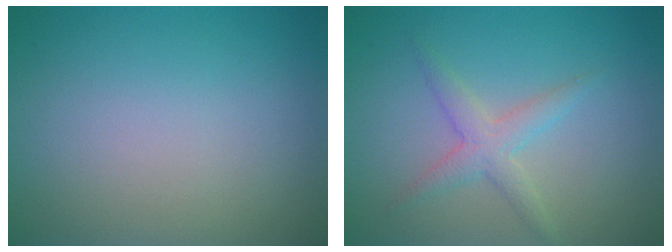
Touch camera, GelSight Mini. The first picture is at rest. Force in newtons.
{"total": 2.4, "press": 2.4, "slide": 0.1}